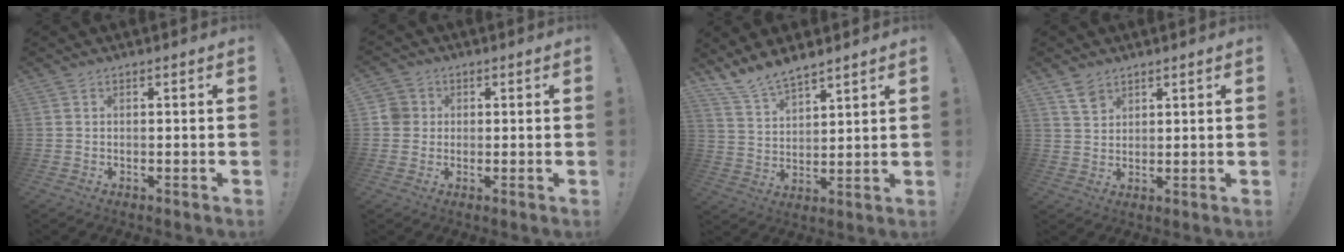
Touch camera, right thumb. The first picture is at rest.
{"total": 4.8, "force": [0.5, 4.6, 1.3], "torque": [-0.030, 0.010, 0.011]}
{"total": 8.5, "force": [7.9, 2.4, 2.0], "torque": [-0.059, -0.054, 0.155]}
{"total": 5.0, "force": [3.5, 3.0, 1.8], "torque": [-0.028, -0.016, 0.068]}